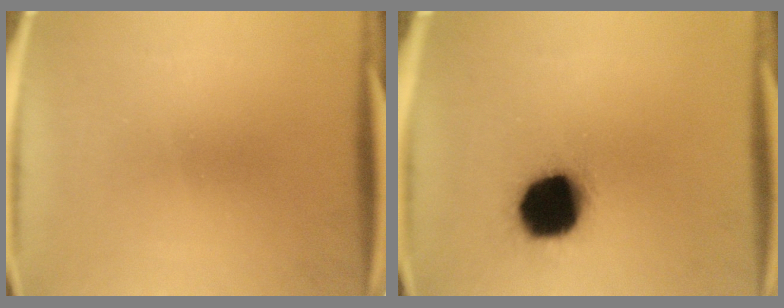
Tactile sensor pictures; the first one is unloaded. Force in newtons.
{"total": 17.1}